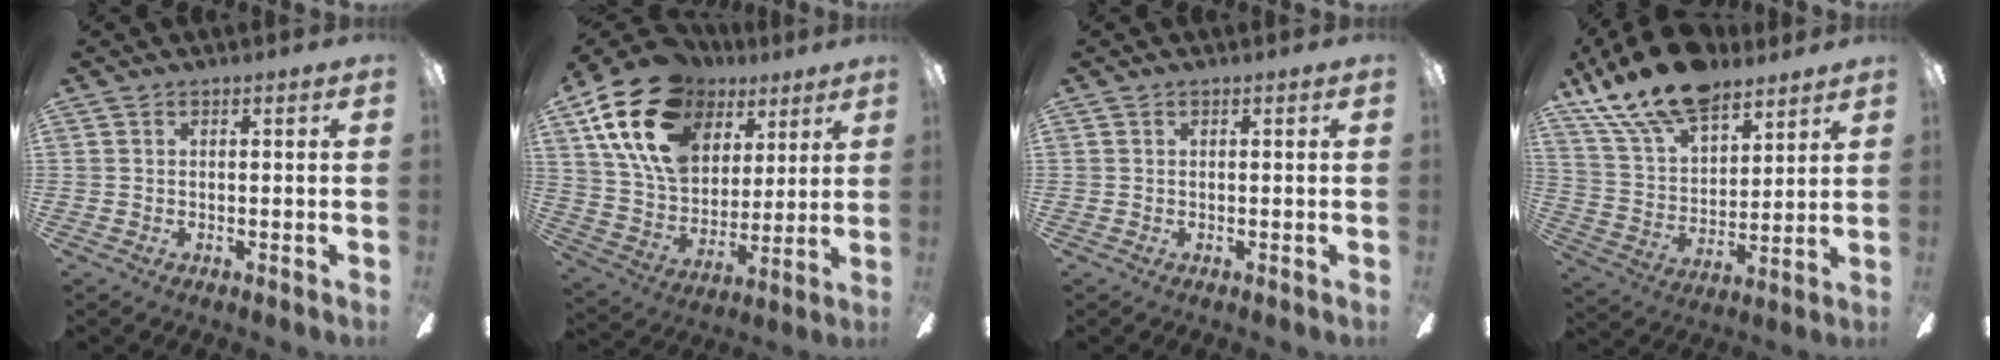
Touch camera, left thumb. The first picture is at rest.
{"total": 21.6, "force": [10.7, 14.3, 12.0], "torque": [-0.228, -0.032, 0.197]}
{"total": 0.0}
{"total": 17.8, "force": [13.2, 8.2, 8.7], "torque": [-0.176, -0.075, 0.237]}